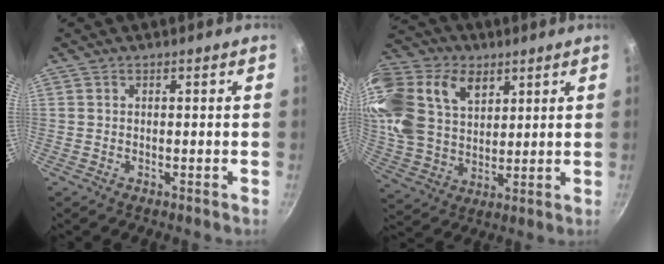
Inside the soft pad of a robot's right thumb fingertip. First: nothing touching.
{"total": 25.8, "force": [11.1, 17.6, 15.2], "torque": [-0.343, 0.023, 0.207]}